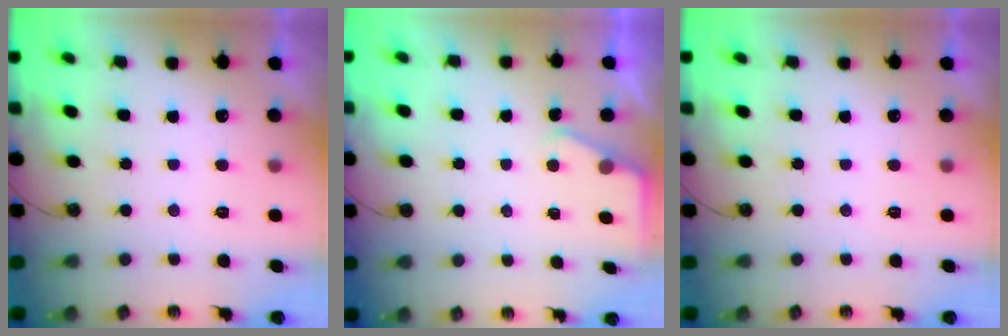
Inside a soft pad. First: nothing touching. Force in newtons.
{"total": 2.3, "press": 2.3, "slide": 0.4}
{"total": 0.0}